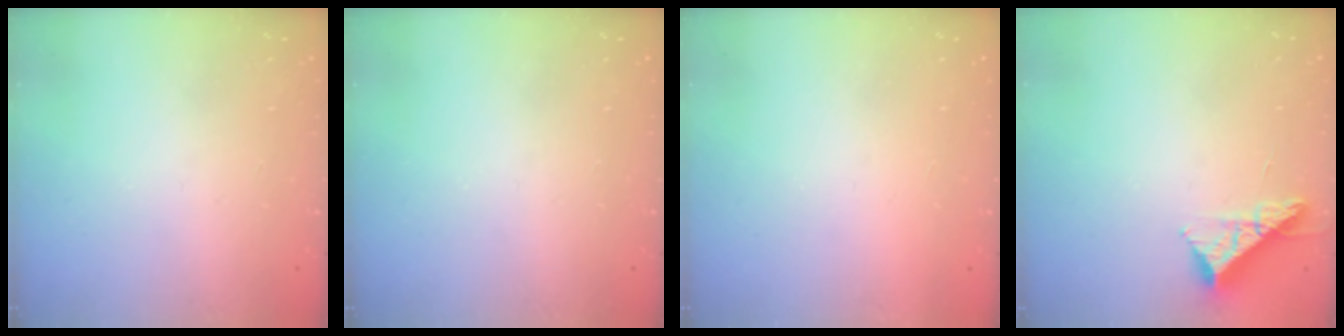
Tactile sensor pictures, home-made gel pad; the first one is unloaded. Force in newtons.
{"total": 0.0}
{"total": 1.5, "press": 1.5, "slide": 0.1}
{"total": 8.9, "press": 8.9, "slide": 0.3}